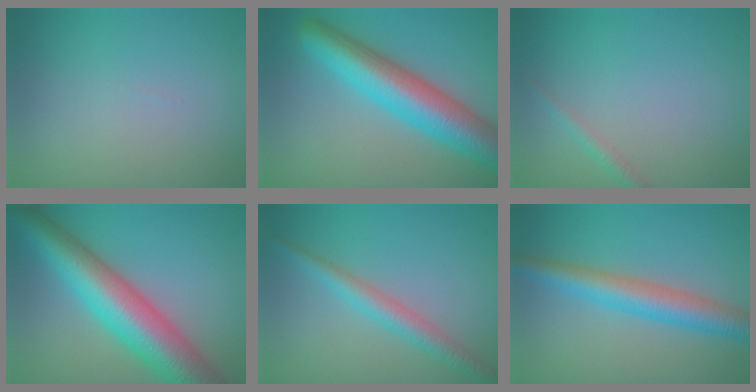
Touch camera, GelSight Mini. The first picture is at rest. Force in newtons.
{"total": 8.3, "press": 8.3, "slide": 0.2}
{"total": 1.2, "press": 1.2, "slide": 0.1}
{"total": 10.6, "press": 10.6, "slide": 0.0}
{"total": 2.9, "press": 2.9, "slide": 0.1}
{"total": 4.8, "press": 4.8, "slide": 0.0}